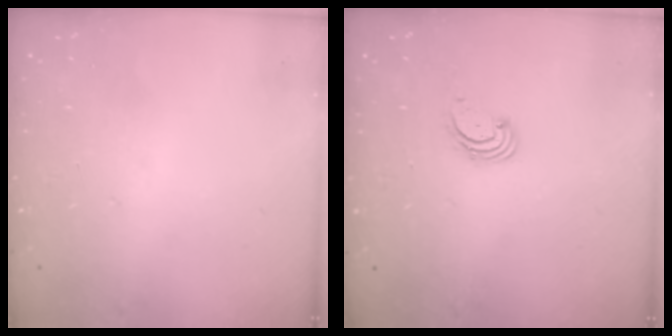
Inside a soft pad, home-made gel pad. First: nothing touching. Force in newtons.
{"total": 1.7, "press": 1.7, "slide": 0.2}